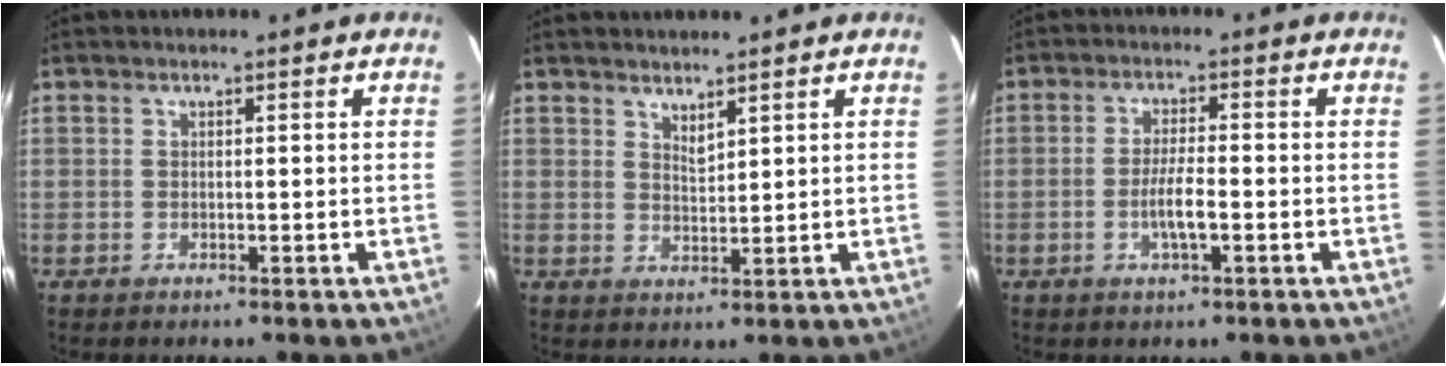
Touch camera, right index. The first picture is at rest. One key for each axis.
{"total": 2.4, "fx": 2.1, "fy": 0.4, "fz": 1.0, "tx": -0.016, "ty": -0.001, "tz": 0.038}
{"total": 4.6, "fx": -1.6, "fy": 0.7, "fz": 4.2, "tx": -0.081, "ty": -0.004, "tz": -0.029}